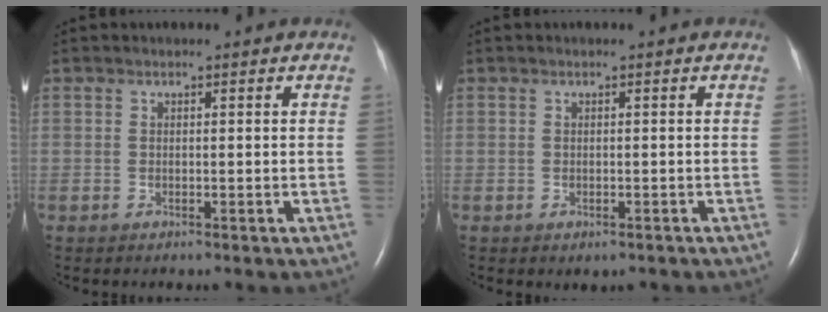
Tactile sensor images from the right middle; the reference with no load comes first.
{"total": 1.0, "force": [-0.5, 0.6, 0.5], "torque": [-0.010, -0.001, -0.001]}